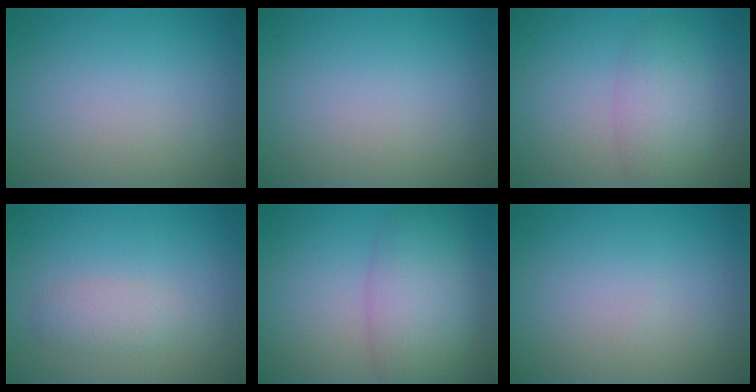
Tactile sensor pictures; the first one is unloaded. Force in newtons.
{"total": 0.0}
{"total": 2.4, "press": 2.4, "slide": 0.2}
{"total": 1.9, "press": 1.9, "slide": 0.1}
{"total": 6.0, "press": 6.0, "slide": 0.2}
{"total": 0.0}